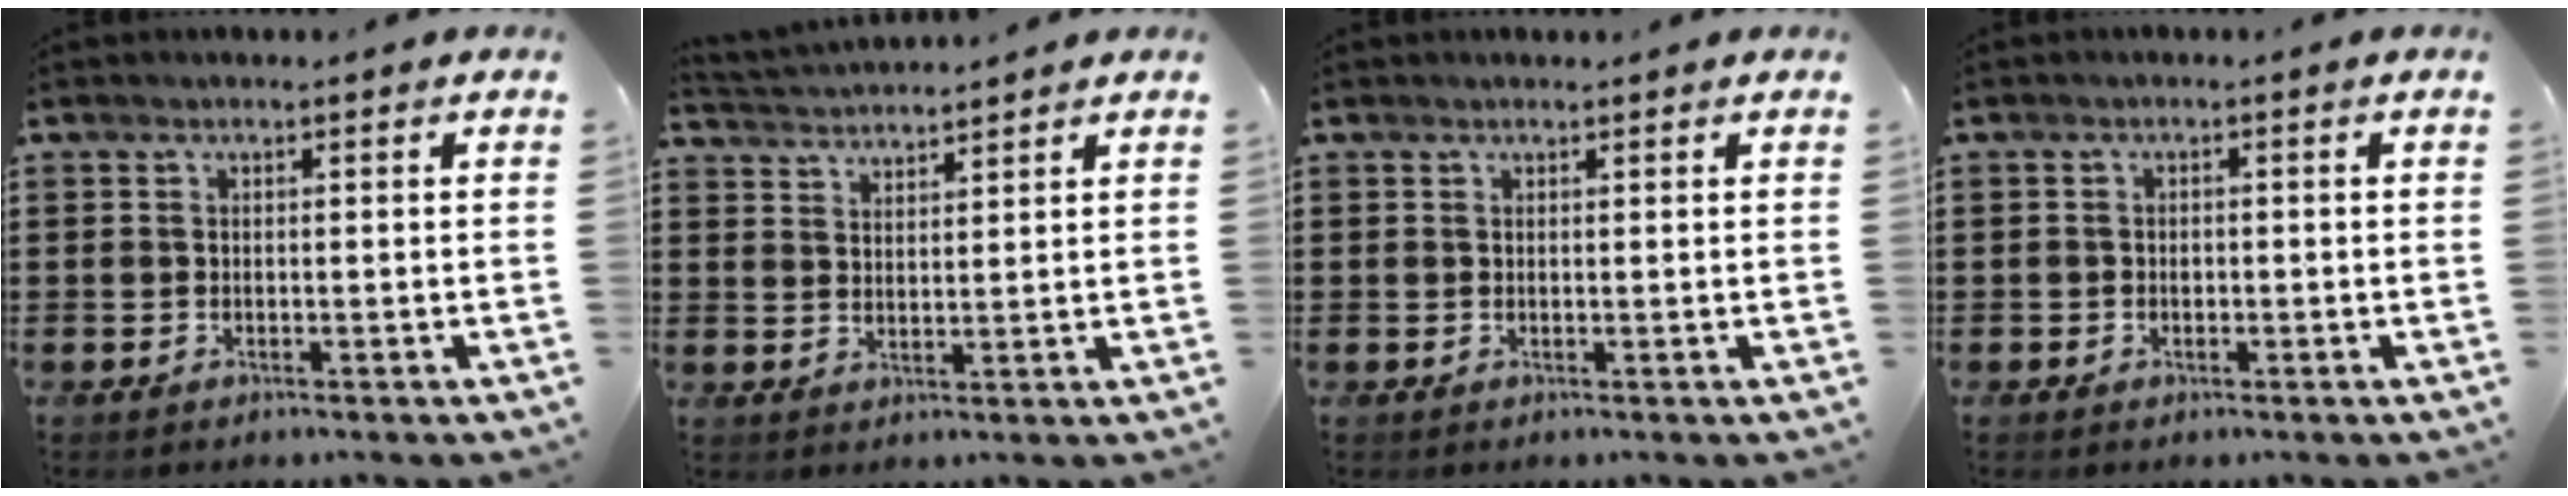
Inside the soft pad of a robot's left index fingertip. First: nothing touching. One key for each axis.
{"total": 2.6, "fx": 2.6, "fy": -0.3, "fz": -0.3, "tx": -0.005, "ty": -0.011, "tz": 0.046}
{"total": 0.5, "fx": 0.4, "fy": -0.1, "fz": 0.3, "tx": -0.006, "ty": -0.002, "tz": 0.009}
{"total": 0.8, "fx": -0.2, "fy": 0.7, "fz": 0.3, "tx": -0.010, "ty": 0.004, "tz": -0.006}